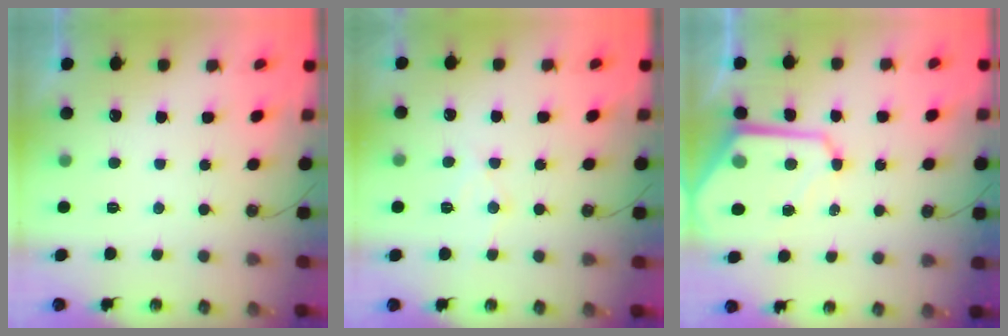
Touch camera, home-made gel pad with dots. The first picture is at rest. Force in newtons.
{"total": 7.4, "press": 7.4, "slide": 0.5}
{"total": 10.5, "press": 10.4, "slide": 0.9}